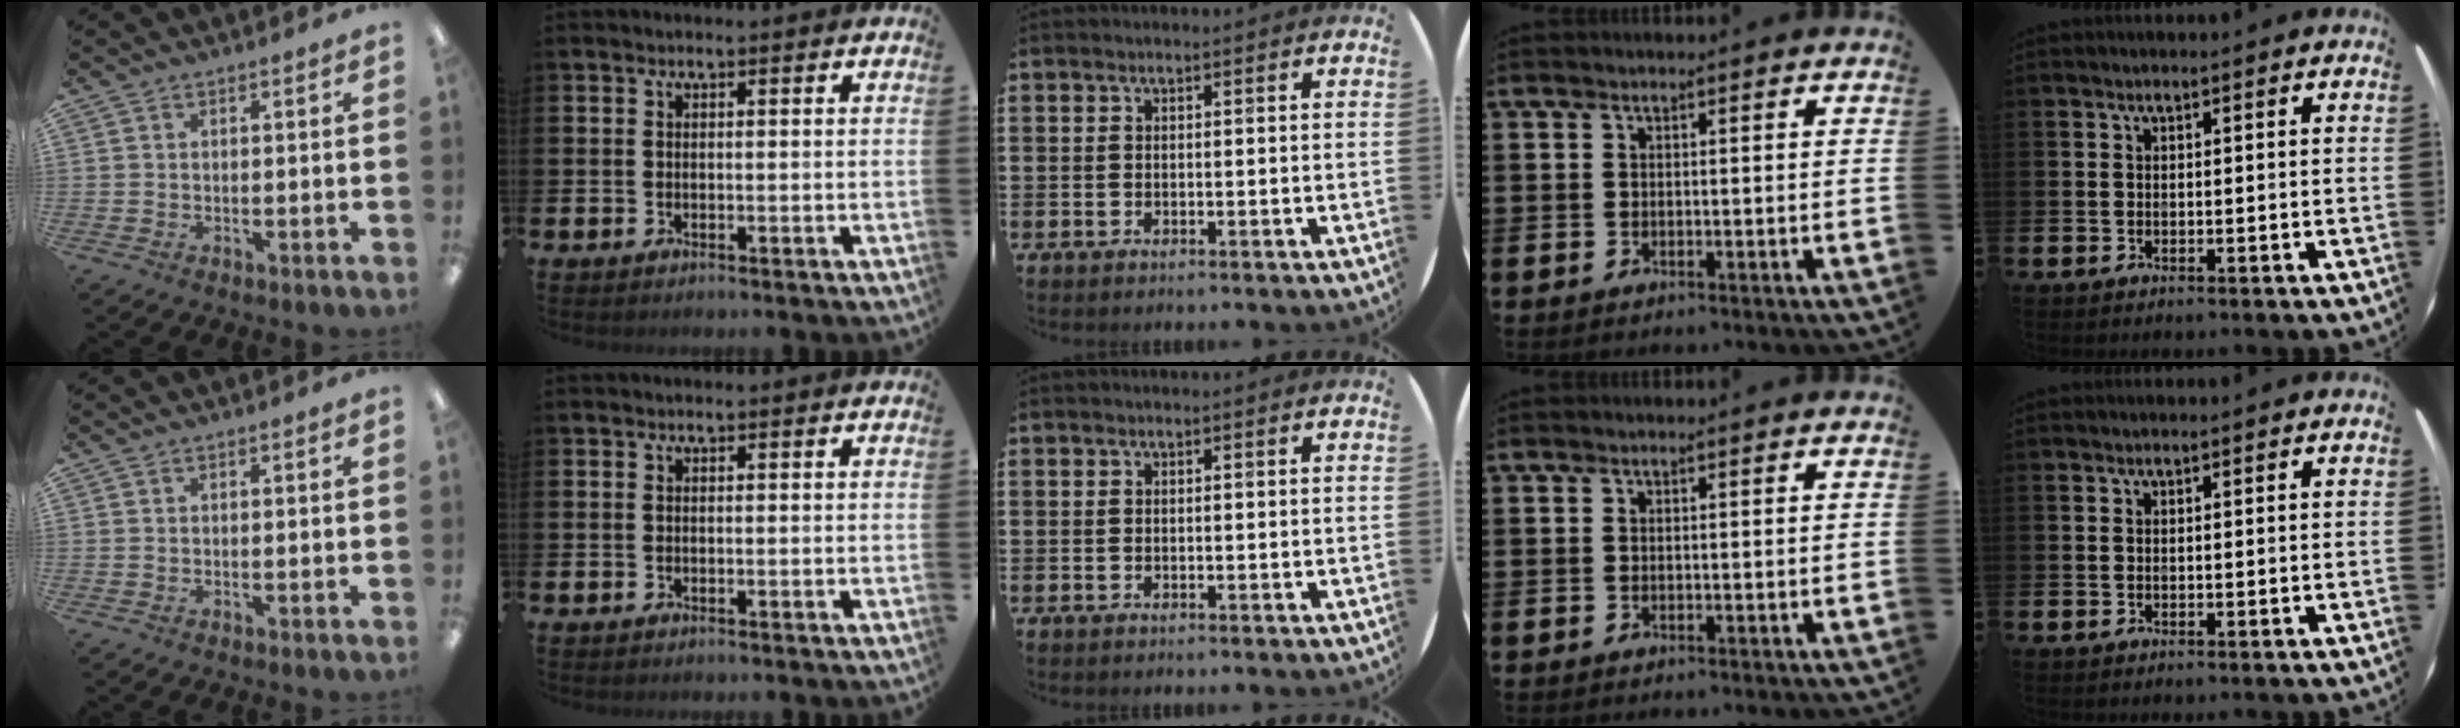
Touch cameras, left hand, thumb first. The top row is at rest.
{}